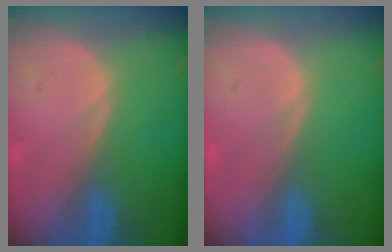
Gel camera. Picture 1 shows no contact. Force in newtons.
{"total": 0.0}